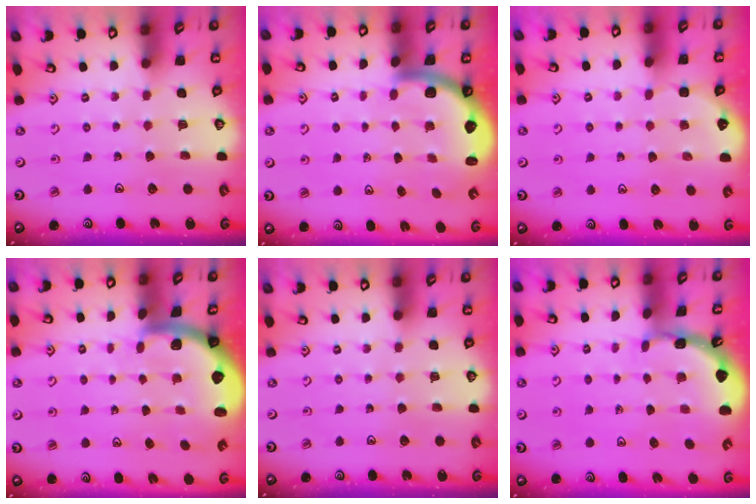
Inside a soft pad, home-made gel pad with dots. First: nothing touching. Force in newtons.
{"total": 2.7, "press": 2.6, "slide": 0.5}
{"total": 1.7, "press": 1.7, "slide": 0.1}
{"total": 1.9, "press": 1.9, "slide": 0.3}
{"total": 0.0}
{"total": 1.7, "press": 1.6, "slide": 0.1}